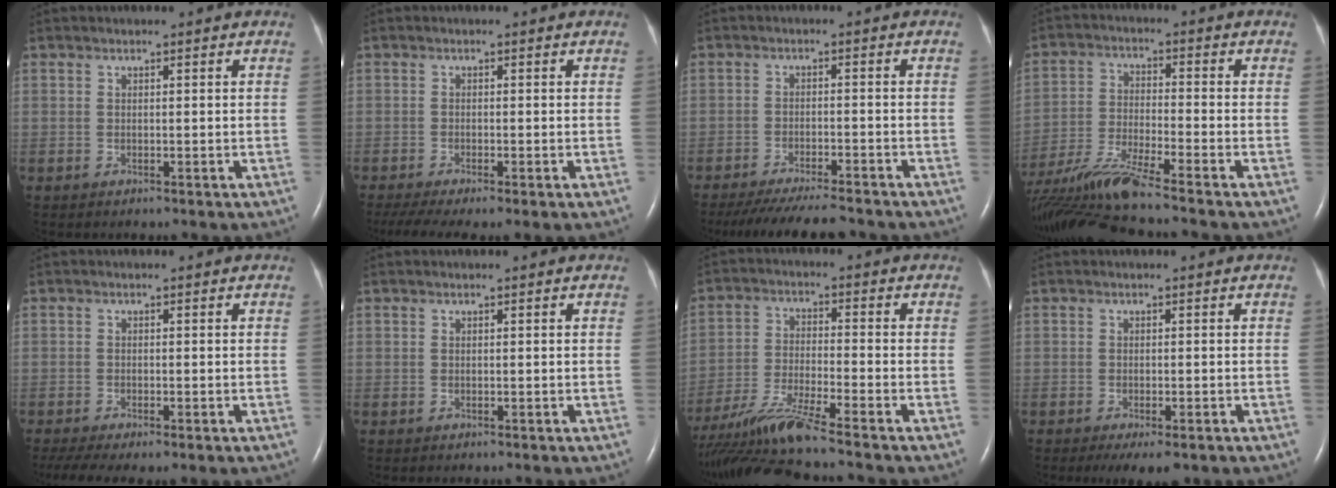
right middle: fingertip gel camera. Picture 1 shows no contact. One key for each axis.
{"total": 6.8, "fx": -4.9, "fy": 0.9, "fz": 4.7, "tx": -0.081, "ty": -0.015, "tz": -0.081}
{"total": 11.8, "fx": -10.6, "fy": 1.2, "fz": 5.0, "tx": -0.075, "ty": -0.022, "tz": -0.152}
{"total": 12.9, "fx": -11.0, "fy": -1.7, "fz": 6.5, "tx": -0.130, "ty": -0.020, "tz": -0.201}
{"total": 7.0, "fx": -4.9, "fy": 1.6, "fz": 4.7, "tx": -0.084, "ty": -0.013, "tz": -0.079}
{"total": 0.0}
{"total": 11.4, "fx": -9.8, "fy": -2.1, "fz": 5.5, "tx": -0.107, "ty": -0.025, "tz": -0.179}
{"total": 4.6, "fx": -3.0, "fy": 1.3, "fz": 3.2, "tx": -0.043, "ty": -0.010, "tz": -0.041}